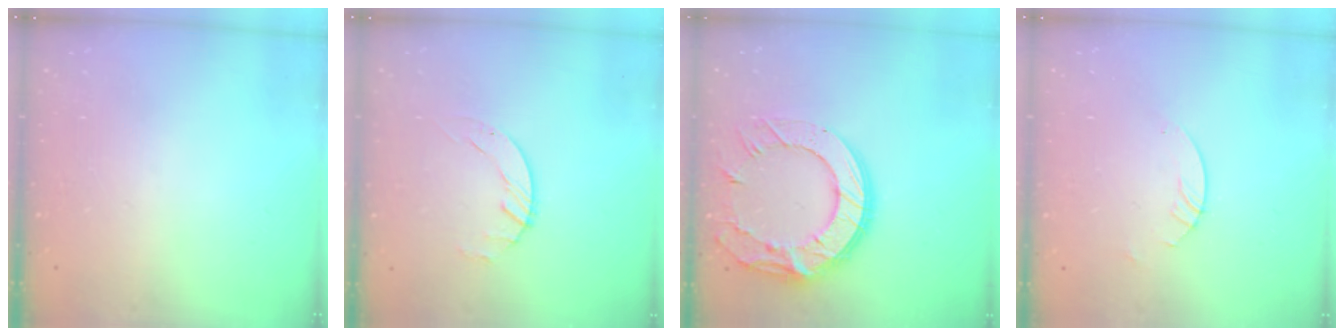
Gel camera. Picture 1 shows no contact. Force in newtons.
{"total": 1.4, "press": 1.4, "slide": 0.2}
{"total": 17.6, "press": 17.5, "slide": 1.2}
{"total": 3.0, "press": 2.9, "slide": 0.3}